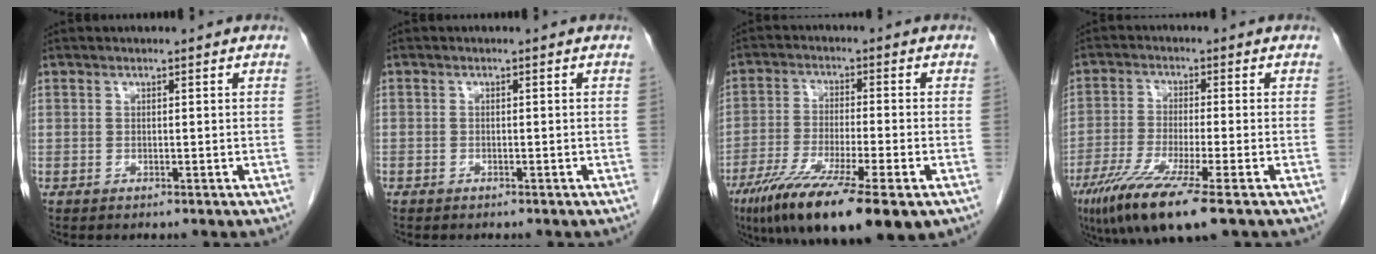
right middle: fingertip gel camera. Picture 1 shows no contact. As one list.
[{"total": 0.7, "force": [-0.5, 0.5, 0.0], "torque": [-0.007, 0.003, -0.011]}, {"total": 16.3, "force": [-10.1, 2.1, 12.7], "torque": [-0.205, -0.042, -0.167]}, {"total": 11.4, "force": [-6.8, 0.3, 9.1], "torque": [-0.175, -0.036, -0.119]}]